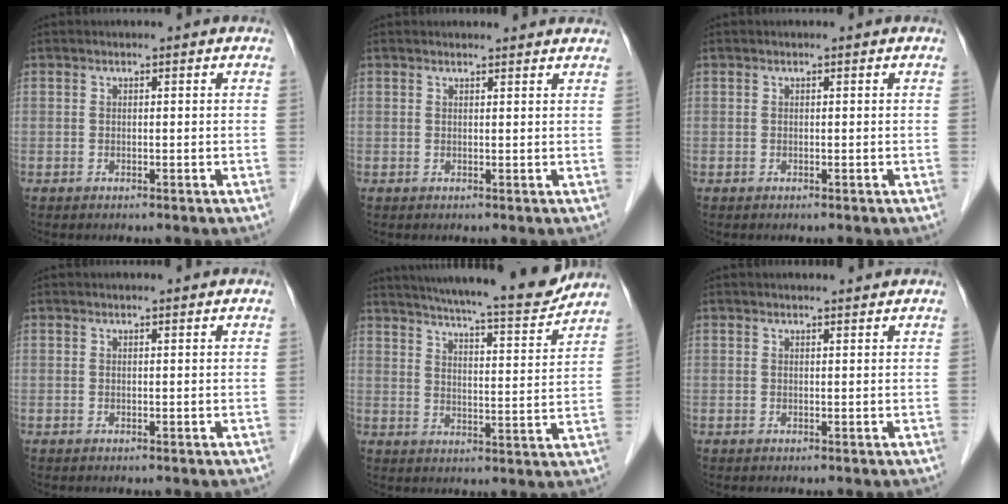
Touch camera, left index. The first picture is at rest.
{"total": 4.5, "force": [4.3, 0.7, 1.0], "torque": [-0.010, 0.006, 0.038]}
{"total": 0.0}
{"total": 0.7, "force": [0.6, -0.1, 0.4], "torque": [-0.007, 0.002, 0.010]}
{"total": 17.5, "force": [16.0, 0.8, 7.2], "torque": [-0.114, -0.026, 0.218]}
{"total": 2.0, "force": [1.9, 0.0, 0.6], "torque": [-0.009, 0.004, 0.022]}